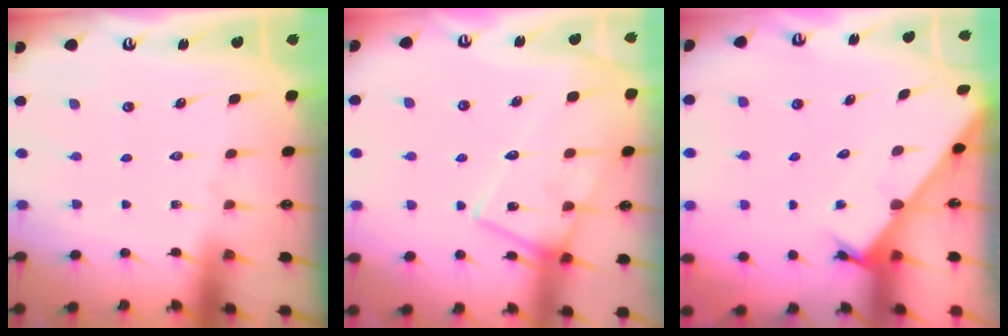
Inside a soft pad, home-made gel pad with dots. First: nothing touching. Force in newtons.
{"total": 14.5, "press": 14.4, "slide": 1.3}
{"total": 2.4, "press": 2.4, "slide": 0.3}